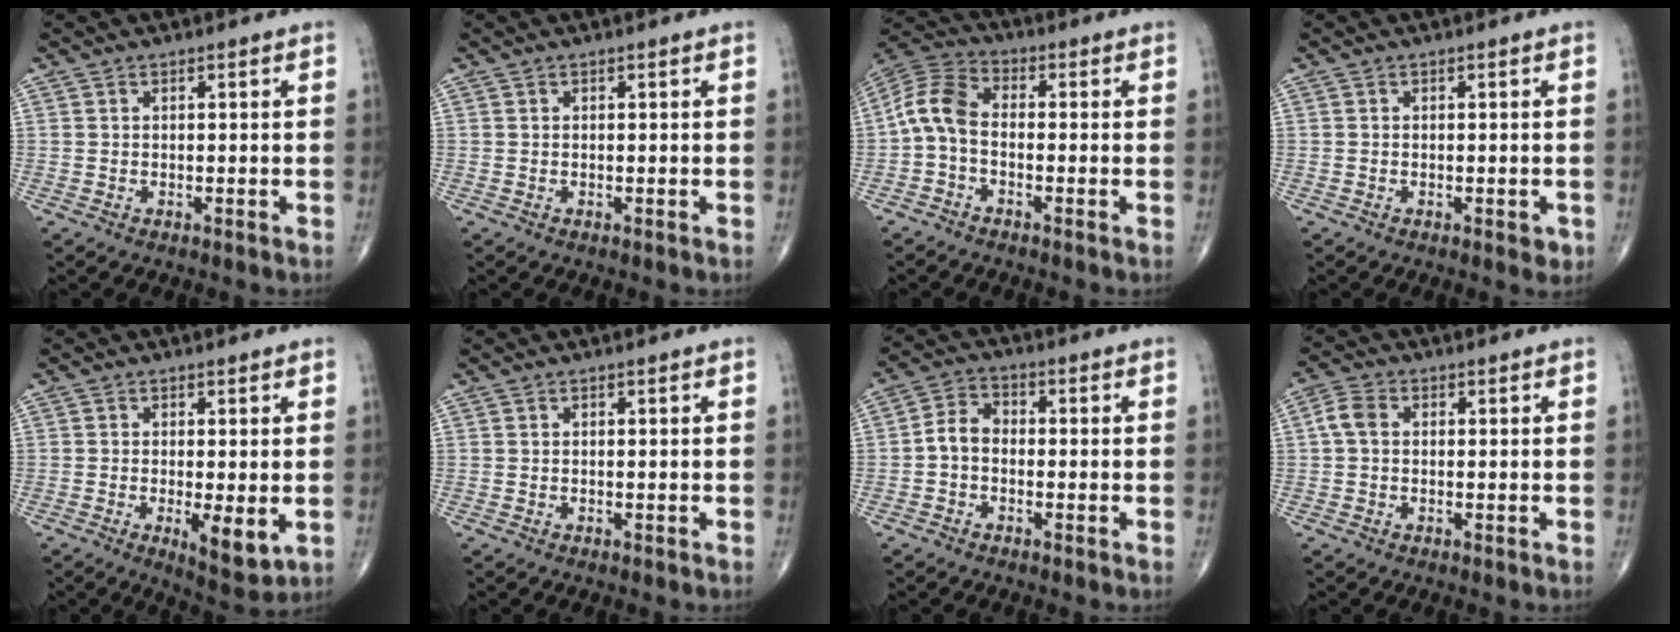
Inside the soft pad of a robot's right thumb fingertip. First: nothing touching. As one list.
[{"total": 0.0}, {"total": 7.6, "force": [-1.4, 4.6, 5.9], "torque": [-0.118, 0.027, -0.044]}, {"total": 1.7, "force": [-0.6, 0.8, 1.4], "torque": [-0.012, -0.001, -0.007]}, {"total": 6.6, "force": [-1.3, 2.1, 6.1], "torque": [-0.096, -0.020, -0.017]}, {"total": 0.0}, {"total": 4.7, "force": [-1.0, 3.4, 3.0], "torque": [-0.046, 0.019, -0.032]}, {"total": 3.7, "force": [0.3, 2.7, 2.5], "torque": [-0.053, 0.012, 0.001]}]